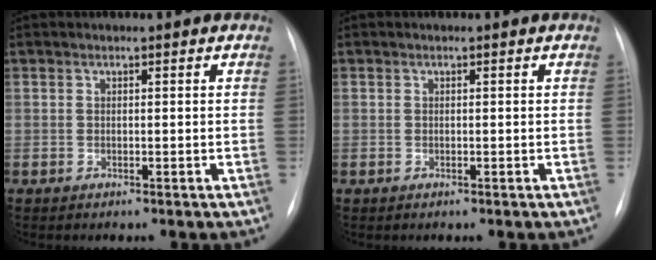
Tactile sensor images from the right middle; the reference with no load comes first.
{"total": 0.0}